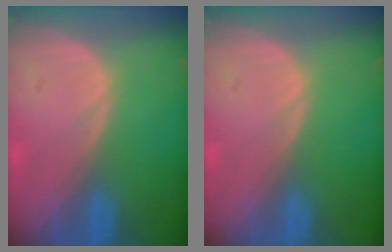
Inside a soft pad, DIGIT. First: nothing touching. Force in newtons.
{"total": 0.0}